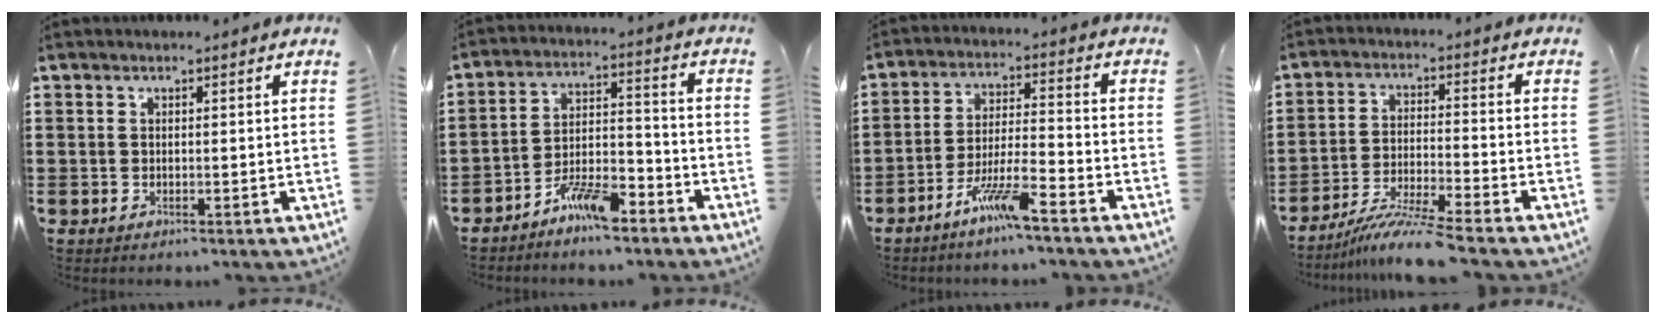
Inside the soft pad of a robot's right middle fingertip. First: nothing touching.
{"total": 7.1, "force": [-5.8, 1.6, 3.8], "torque": [-0.081, 0.007, -0.112]}
{"total": 7.8, "force": [-5.6, 0.6, 5.4], "torque": [-0.111, -0.006, -0.107]}
{"total": 7.2, "force": [-6.2, -0.4, 3.6], "torque": [-0.074, -0.019, -0.118]}